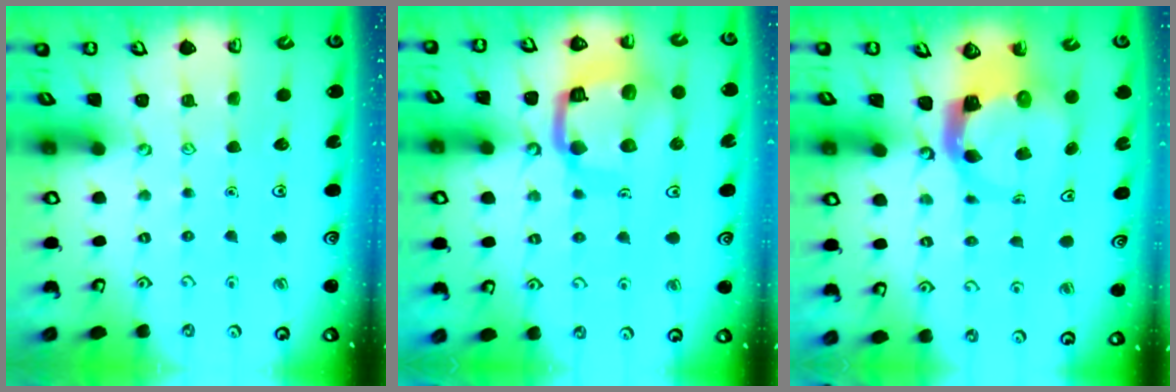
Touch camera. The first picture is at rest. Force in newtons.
{"total": 17.0, "press": 16.9, "slide": 1.9}
{"total": 4.7, "press": 4.6, "slide": 0.7}